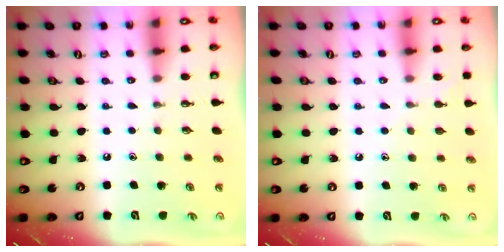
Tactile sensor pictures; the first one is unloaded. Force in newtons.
{"total": 4.3, "press": 4.3, "slide": 0.5}